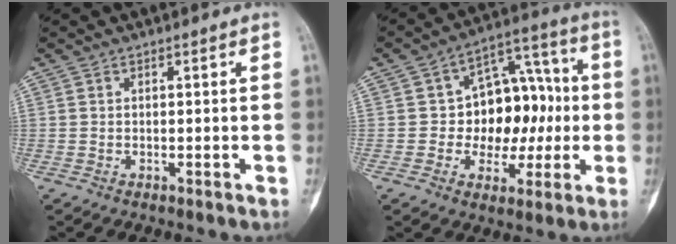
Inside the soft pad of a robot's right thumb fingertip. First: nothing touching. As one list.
[{"total": 14.9, "force": [-0.2, 10.4, 10.6], "torque": [-0.090, 0.037, 0.000]}]